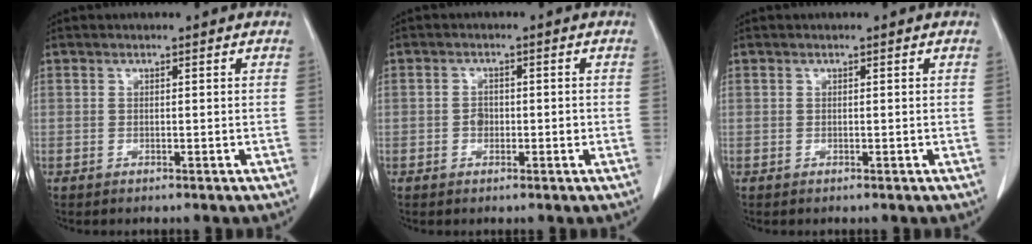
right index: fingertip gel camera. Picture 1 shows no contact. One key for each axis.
{"total": 1.9, "fx": -0.4, "fy": 1.4, "fz": 1.2, "tx": -0.017, "ty": 0.006, "tz": -0.006}
{"total": 0.0}